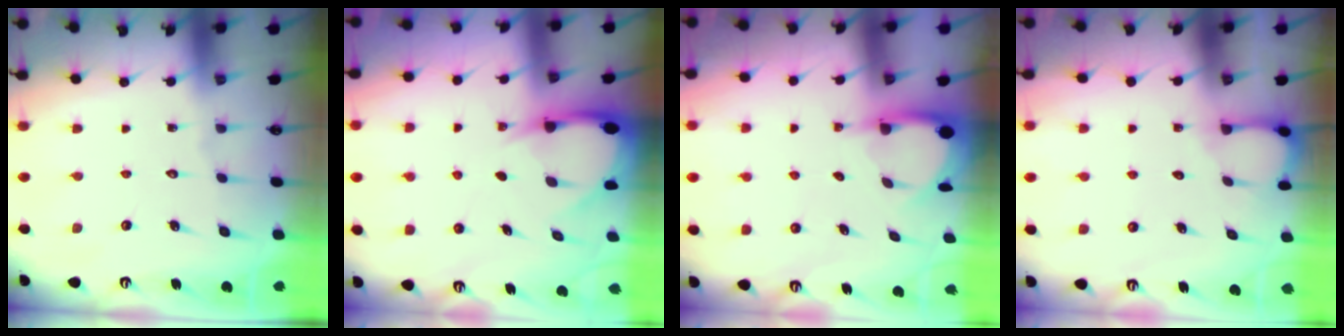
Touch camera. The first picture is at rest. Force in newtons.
{"total": 5.0, "press": 5.0, "slide": 0.8}
{"total": 3.4, "press": 3.4, "slide": 0.2}
{"total": 3.6, "press": 3.6, "slide": 0.4}